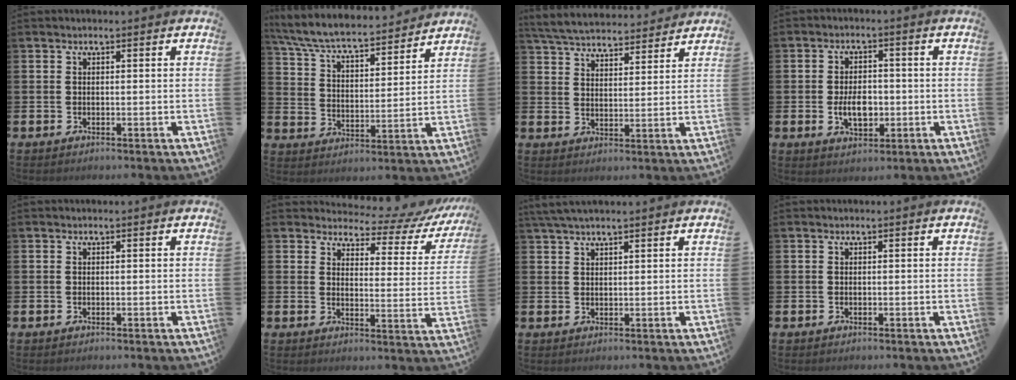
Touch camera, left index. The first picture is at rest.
{"total": 7.2, "force": [6.8, 1.0, 2.3], "torque": [-0.078, -0.052, 0.114]}
{"total": 5.8, "force": [5.6, 1.0, 0.8], "torque": [-0.037, -0.034, 0.099]}
{"total": 4.6, "force": [-0.8, 2.9, 3.4], "torque": [-0.044, -0.001, -0.018]}
{"total": 0.0}
{"total": 4.4, "force": [3.9, 1.8, 1.0], "torque": [-0.022, -0.043, 0.056]}
{"total": 3.1, "force": [2.7, 0.4, 1.5], "torque": [-0.038, 0.002, 0.051]}
{"total": 0.0}